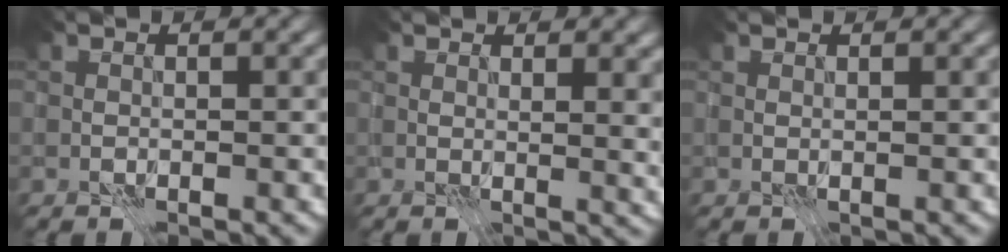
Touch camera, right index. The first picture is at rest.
{"total": 2.2, "force": [0.7, 0.7, 2.0], "torque": [-0.023, -0.003, 0.012]}
{"total": 0.0}